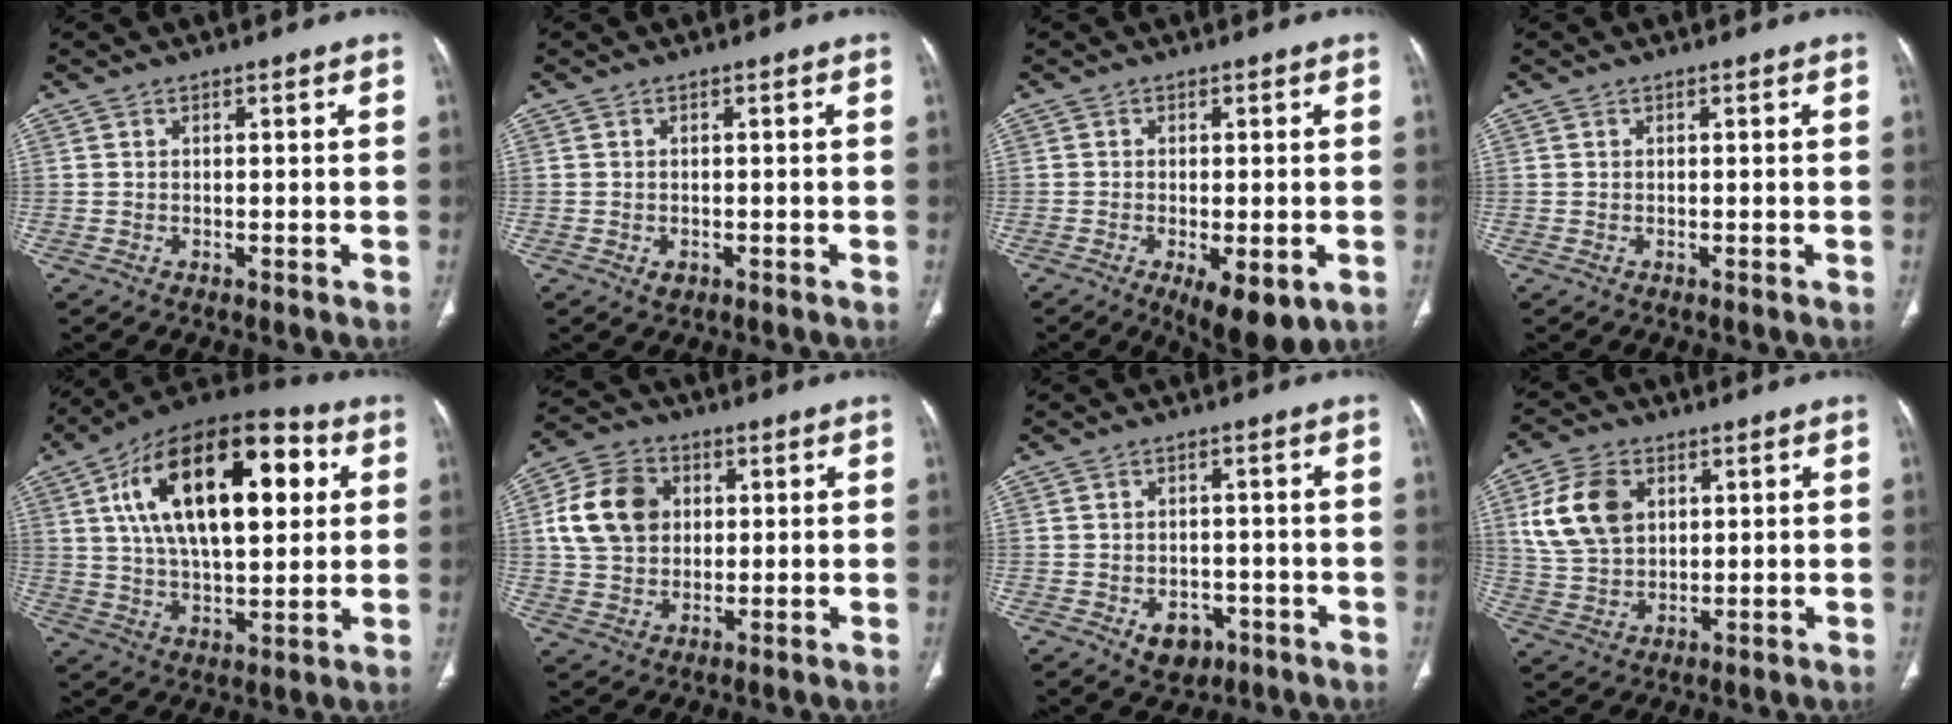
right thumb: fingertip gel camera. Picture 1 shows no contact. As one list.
[{"total": 1.3, "force": [-0.5, 1.0, 0.7], "torque": [-0.006, 0.001, -0.003]}, {"total": 9.0, "force": [-3.5, 3.5, 7.5], "torque": [-0.103, -0.011, -0.046]}, {"total": 0.0}, {"total": 27.2, "force": [7.4, 13.2, 22.6], "torque": [-0.358, 0.012, 0.113]}, {"total": 12.5, "force": [2.4, 9.8, 7.4], "torque": [-0.122, 0.009, 0.040]}, {"total": 5.4, "force": [-2.3, 3.9, 2.8], "torque": [-0.022, 0.012, -0.022]}, {"total": 11.7, "force": [3.6, 8.2, 7.6], "torque": [-0.134, -0.005, 0.074]}]